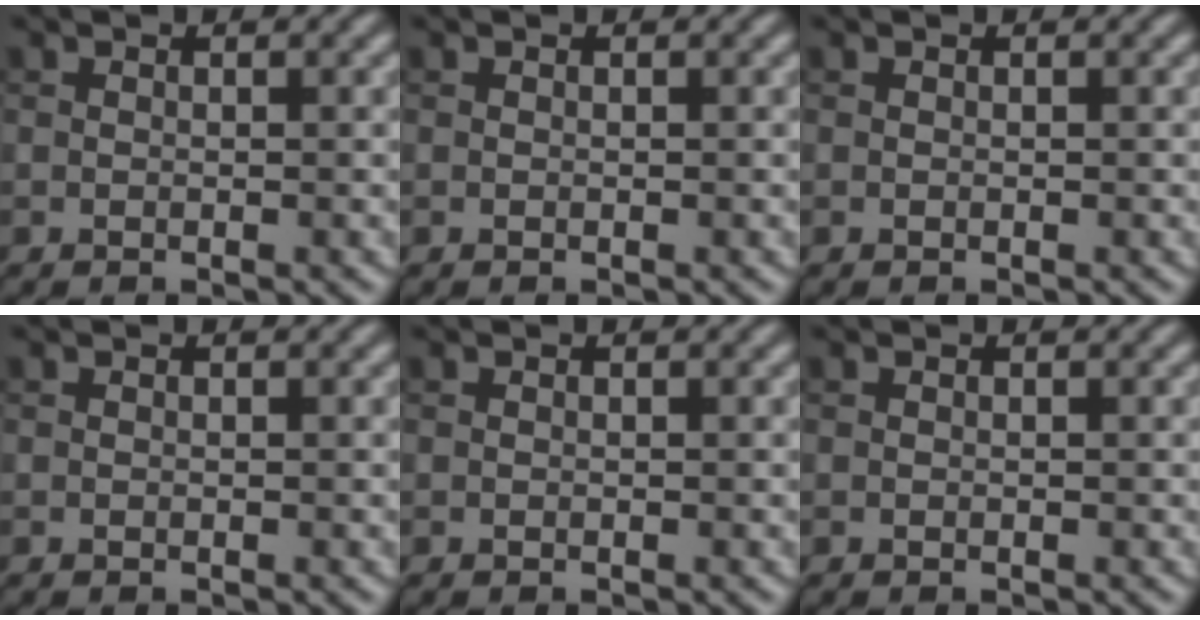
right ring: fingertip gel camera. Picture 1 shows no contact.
{"total": 0.0}
{"total": 0.0}
{"total": 0.0}
{"total": 0.0}
{"total": 0.0}